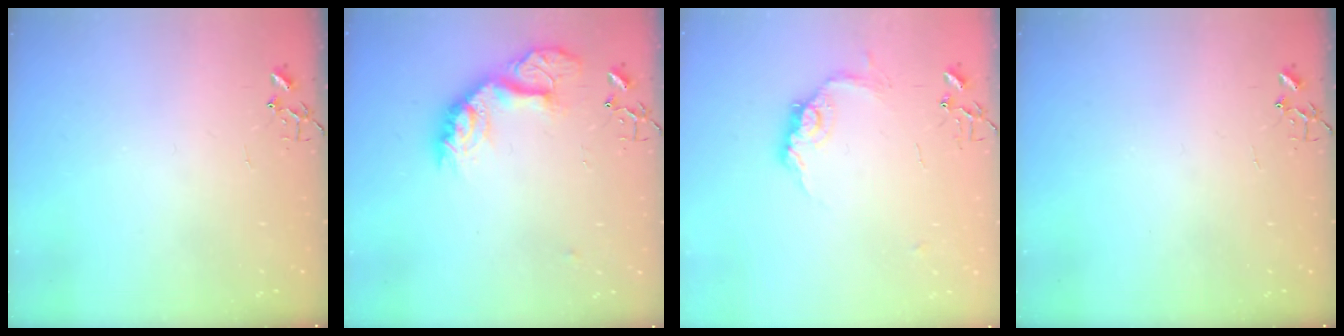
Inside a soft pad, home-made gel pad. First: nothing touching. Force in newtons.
{"total": 15.5, "press": 15.4, "slide": 1.2}
{"total": 11.2, "press": 11.2, "slide": 0.3}
{"total": 0.0}